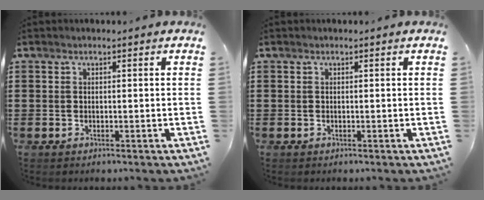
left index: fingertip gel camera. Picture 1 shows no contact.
{"total": 0.0}